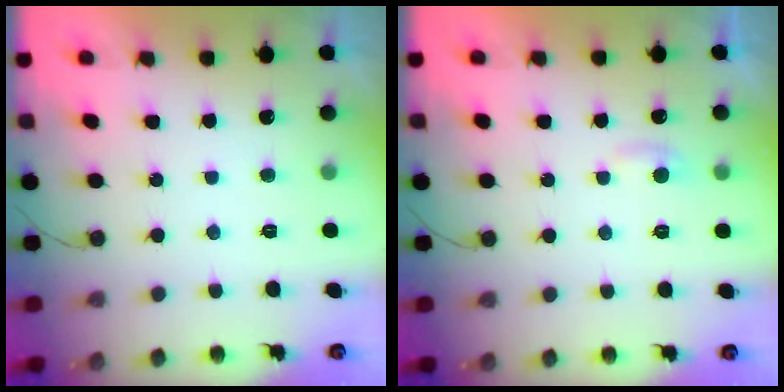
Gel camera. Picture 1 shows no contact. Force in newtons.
{"total": 4.6, "press": 4.5, "slide": 0.5}